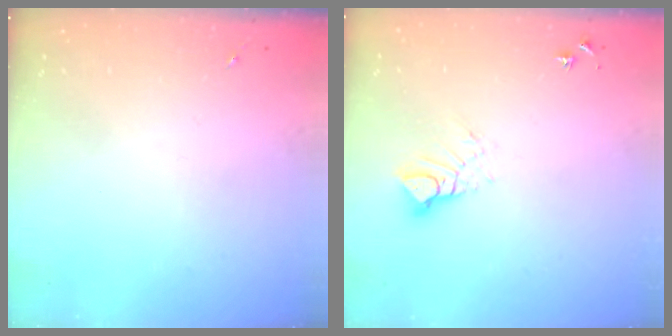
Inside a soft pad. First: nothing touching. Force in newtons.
{"total": 6.6, "press": 6.6, "slide": 0.4}